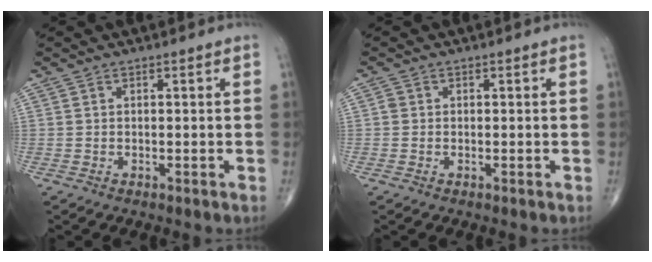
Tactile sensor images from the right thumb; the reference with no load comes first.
{"total": 0.9, "force": [0.0, 0.8, 0.3], "torque": [-0.001, 0.002, -0.001]}